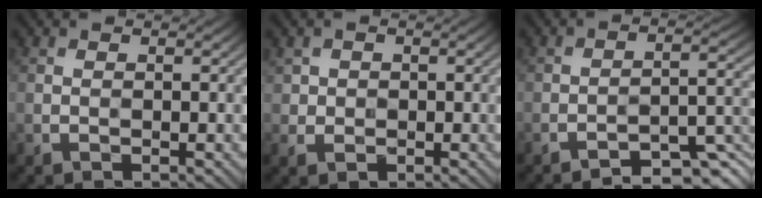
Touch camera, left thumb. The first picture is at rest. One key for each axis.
{"total": 2.0, "fx": 0.2, "fy": 2.0, "fz": -0.2, "tx": 0.006, "ty": -0.004, "tz": 0.006}
{"total": 7.0, "fx": -5.9, "fy": 1.2, "fz": 3.7, "tx": -0.048, "ty": 0.014, "tz": -0.087}